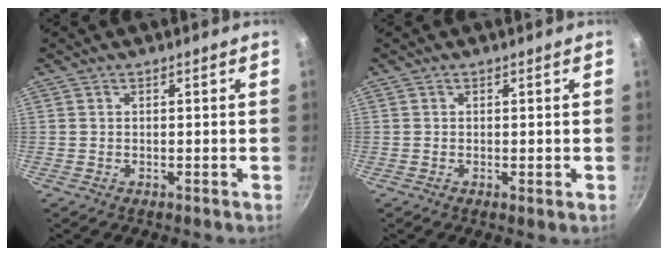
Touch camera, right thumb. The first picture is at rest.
{"total": 0.8, "force": [-0.1, 0.2, 0.7], "torque": [-0.012, -0.003, -0.003]}